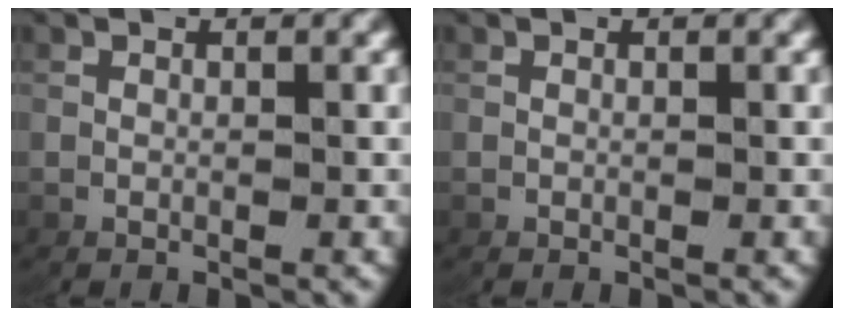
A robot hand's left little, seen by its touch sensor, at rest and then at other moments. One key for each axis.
{"total": 0.0}